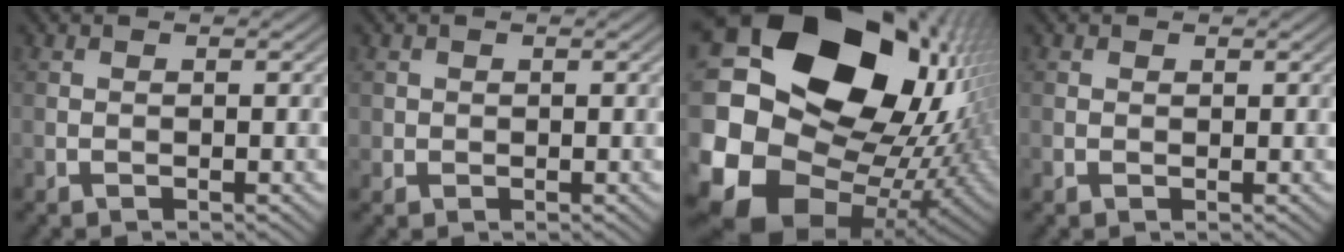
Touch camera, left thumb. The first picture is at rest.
{"total": 1.1, "force": [0.2, 1.1, 0.1], "torque": [-0.001, -0.006, 0.003]}
{"total": 22.7, "force": [3.2, 18.5, 12.8], "torque": [-0.319, -0.031, 0.086]}
{"total": 0.6, "force": [0.3, 0.5, 0.1], "torque": [0.000, -0.004, 0.005]}